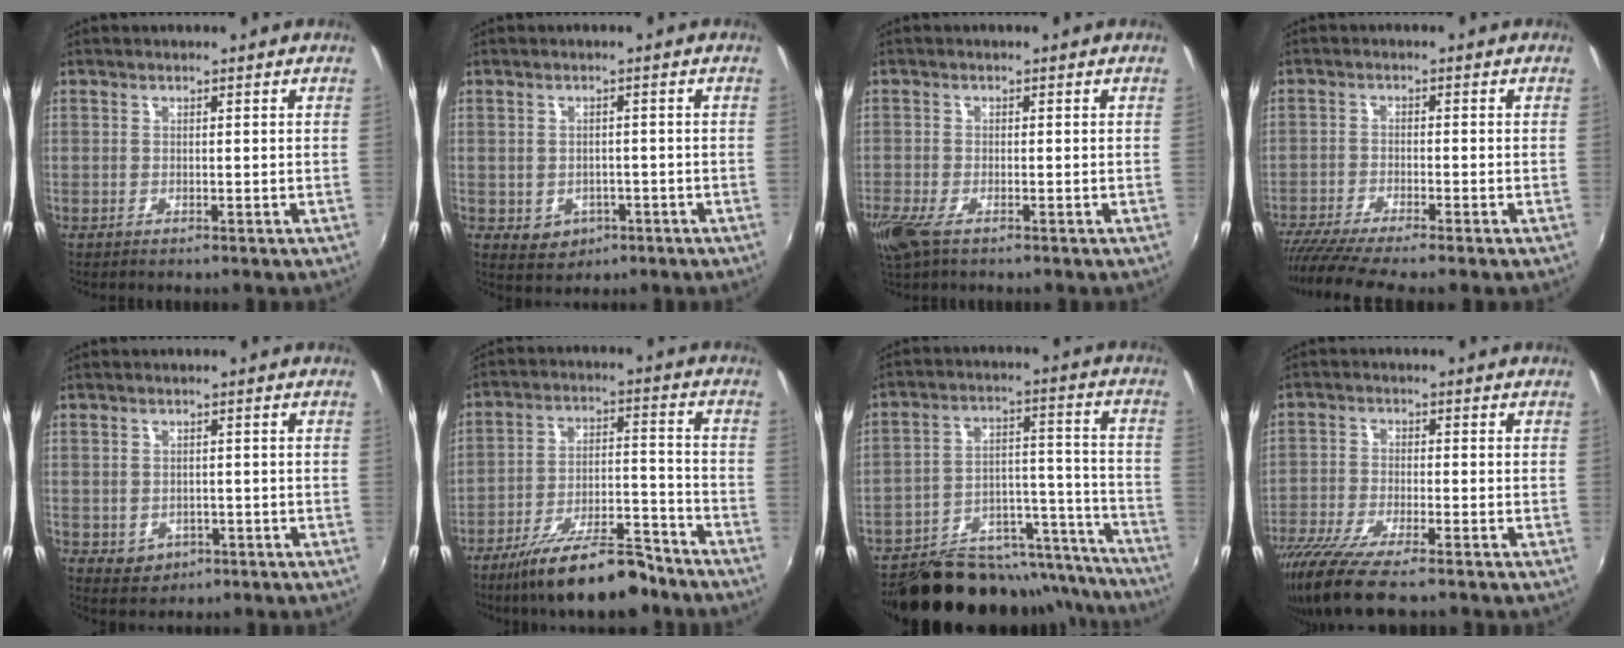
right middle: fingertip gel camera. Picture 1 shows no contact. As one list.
[{"total": 4.9, "force": [-1.7, 4.2, 1.9], "torque": [-0.047, -0.003, -0.011]}, {"total": 5.6, "force": [-3.5, 1.8, 3.9], "torque": [-0.095, -0.023, -0.067]}, {"total": 8.6, "force": [-7.4, -0.1, 4.4], "torque": [-0.105, -0.037, -0.129]}, {"total": 3.9, "force": [-1.2, 3.4, 1.5], "torque": [-0.036, -0.002, -0.006]}, {"total": 16.6, "force": [-13.2, 4.4, 9.1], "torque": [-0.167, -0.005, -0.206]}, {"total": 26.7, "force": [-23.2, 9.2, 9.5], "torque": [-0.150, 0.035, -0.309]}, {"total": 11.1, "force": [-8.5, 1.9, 6.9], "torque": [-0.160, -0.045, -0.159]}]